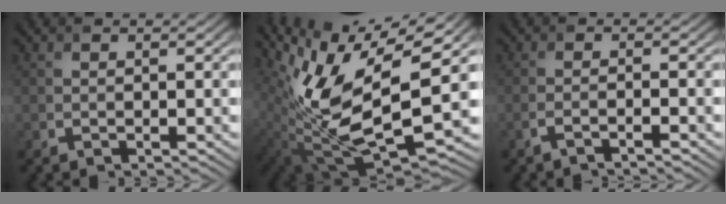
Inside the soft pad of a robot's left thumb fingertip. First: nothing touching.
{"total": 14.4, "force": [2.8, 6.2, 12.7], "torque": [-0.266, -0.021, 0.058]}
{"total": 1.9, "force": [-1.6, 0.2, 1.0], "torque": [-0.007, 0.003, -0.044]}